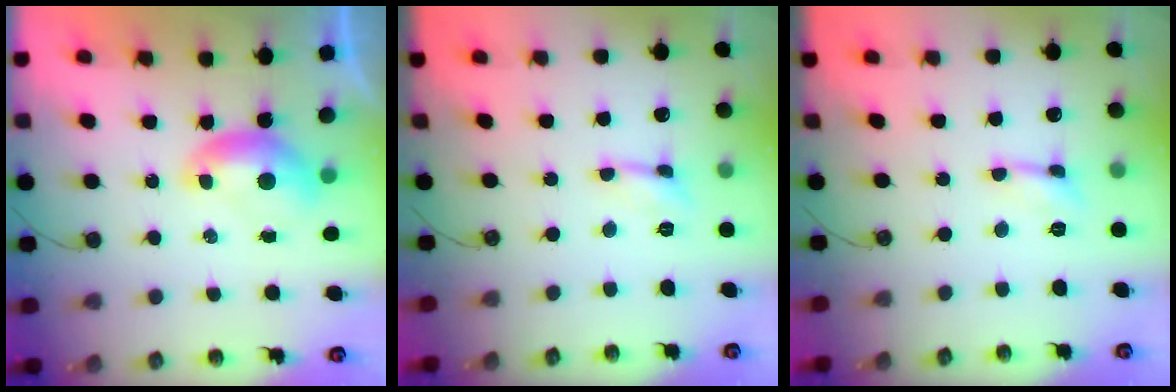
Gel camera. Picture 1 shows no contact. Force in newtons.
{"total": 0.0}
{"total": 0.0}